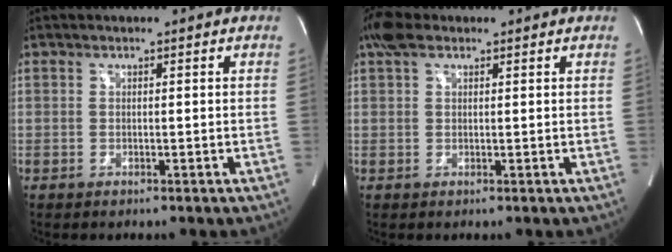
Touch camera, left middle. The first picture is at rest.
{"total": 3.6, "force": [2.3, 1.8, 2.1], "torque": [-0.053, 0.031, 0.048]}